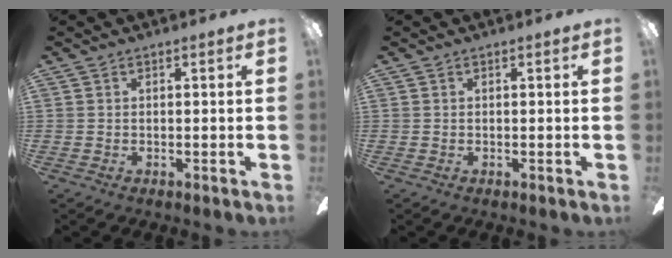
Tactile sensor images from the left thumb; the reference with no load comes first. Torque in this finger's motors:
{"motor_torque": [-0.13, -0.14, 0.08, -0.03, 0.00]}